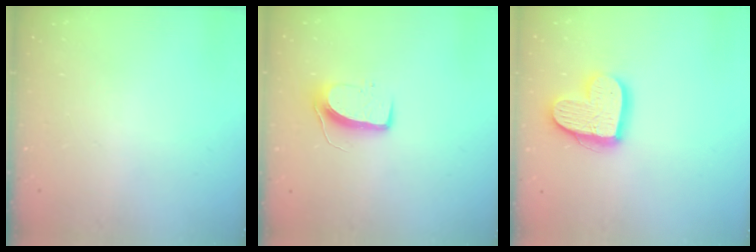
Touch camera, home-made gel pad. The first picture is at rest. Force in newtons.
{"total": 9.3, "press": 9.3, "slide": 0.5}
{"total": 16.1, "press": 16.1, "slide": 1.3}